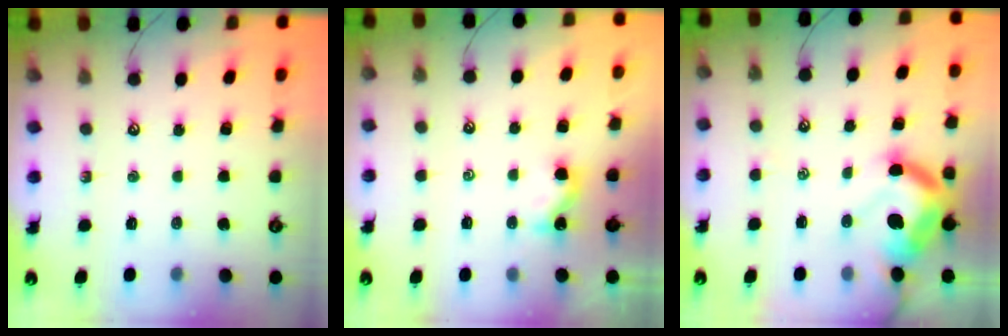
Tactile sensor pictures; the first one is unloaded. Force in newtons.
{"total": 1.1, "press": 1.0, "slide": 0.4}
{"total": 10.9, "press": 10.7, "slide": 1.8}